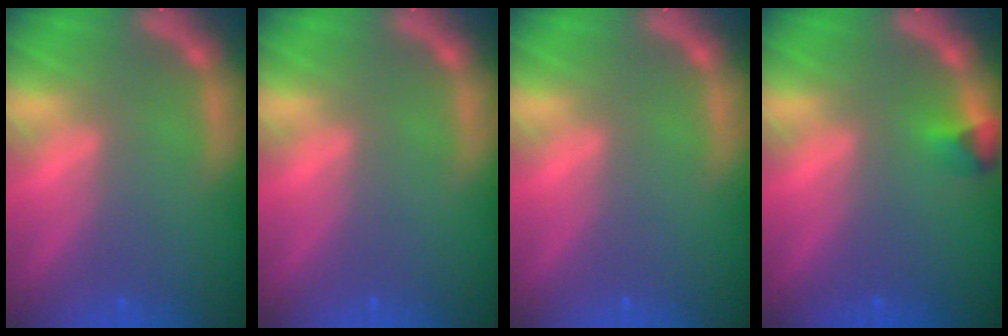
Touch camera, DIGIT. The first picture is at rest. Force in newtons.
{"total": 0.0}
{"total": 0.0}
{"total": 1.4}